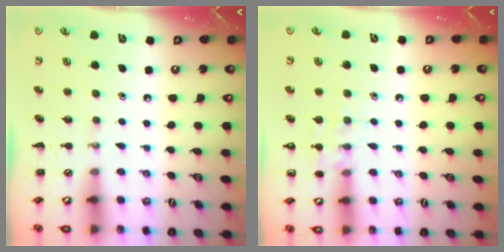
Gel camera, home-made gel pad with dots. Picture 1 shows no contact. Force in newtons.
{"total": 8.3, "press": 8.1, "slide": 1.5}